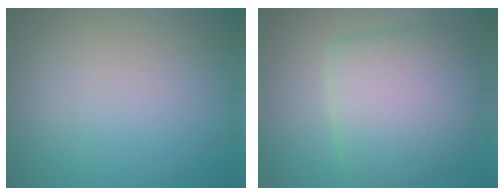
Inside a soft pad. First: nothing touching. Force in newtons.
{"total": 7.1, "press": 7.1, "slide": 0.5}